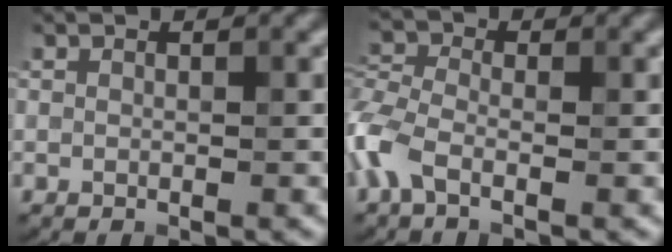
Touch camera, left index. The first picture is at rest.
{"total": 4.0, "force": [-1.9, 2.0, 2.8], "torque": [-0.075, 0.003, -0.058]}